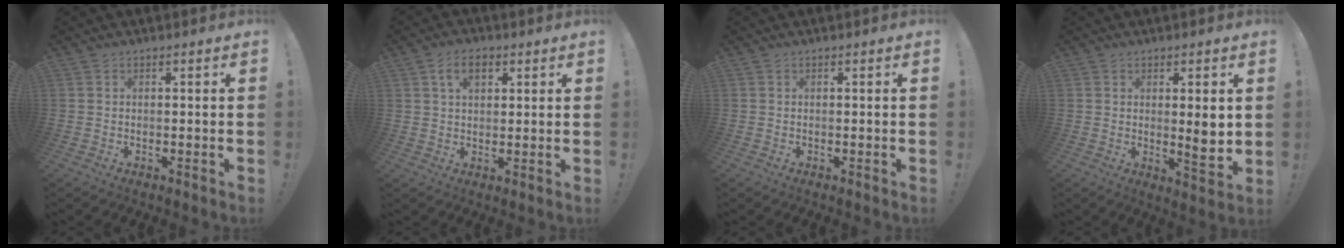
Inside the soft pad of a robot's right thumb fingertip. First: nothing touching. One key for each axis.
{"total": 6.7, "fx": 3.0, "fy": 4.2, "fz": 4.3, "tx": -0.065, "ty": 0.002, "tz": 0.053}
{"total": 0.0}
{"total": 6.2, "fx": 1.2, "fy": 1.0, "fz": 5.9, "tx": -0.081, "ty": -0.017, "tz": 0.017}